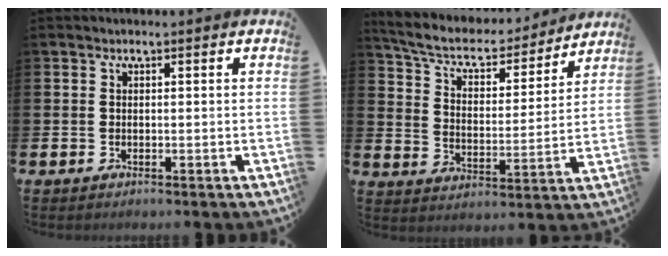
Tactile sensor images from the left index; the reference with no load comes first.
{"total": 7.6, "force": [6.9, 2.2, 2.4], "torque": [-0.088, -0.047, 0.117]}